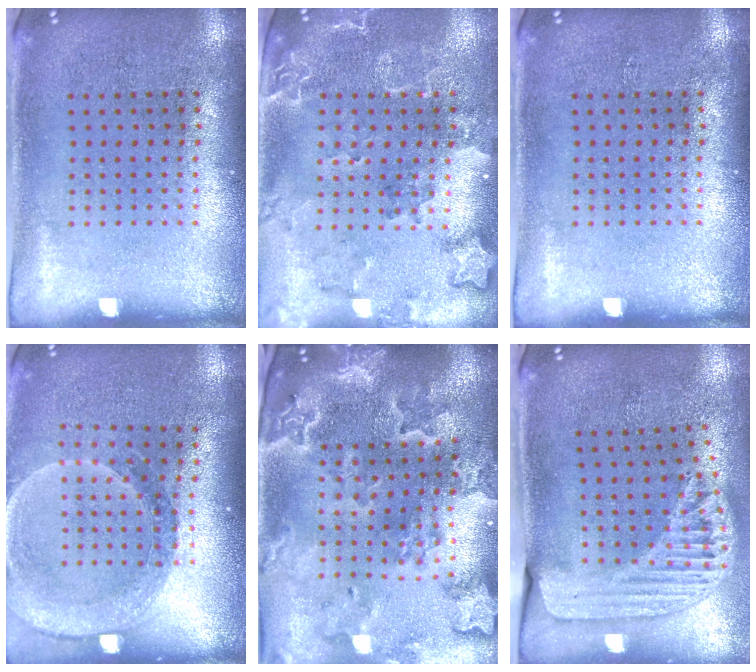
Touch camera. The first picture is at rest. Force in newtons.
{"total": 2.1, "press": 1.9, "slide": 0.9}
{"total": 0.0}
{"total": 1.4, "press": 1.4, "slide": 0.1}
{"total": 3.2, "press": 3.0, "slide": 1.3}
{"total": 1.7, "press": 1.5, "slide": 0.7}